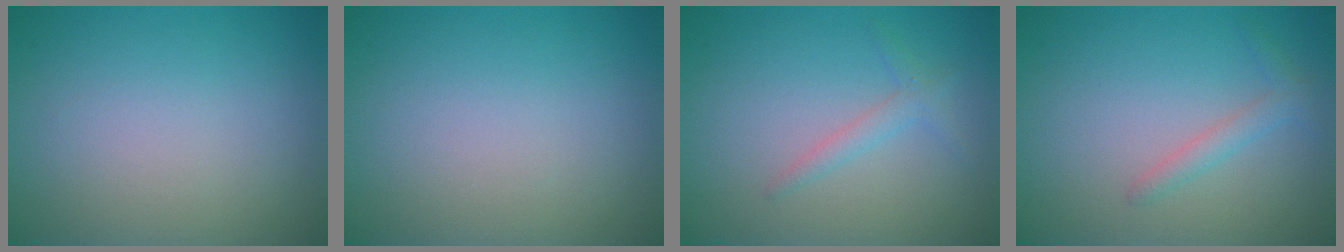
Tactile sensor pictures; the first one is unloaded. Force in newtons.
{"total": 0.0}
{"total": 1.5, "press": 1.5, "slide": 0.1}
{"total": 1.5, "press": 1.5, "slide": 0.1}